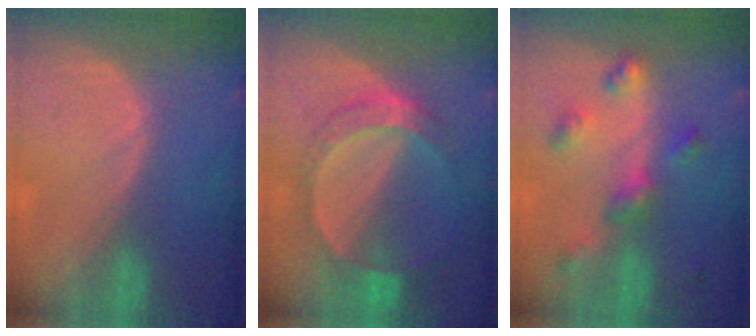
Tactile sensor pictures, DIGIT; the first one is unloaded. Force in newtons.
{"total": 6.8, "press": 6.5, "slide": 1.7}
{"total": 6.7, "press": 5.9, "slide": 3.3}